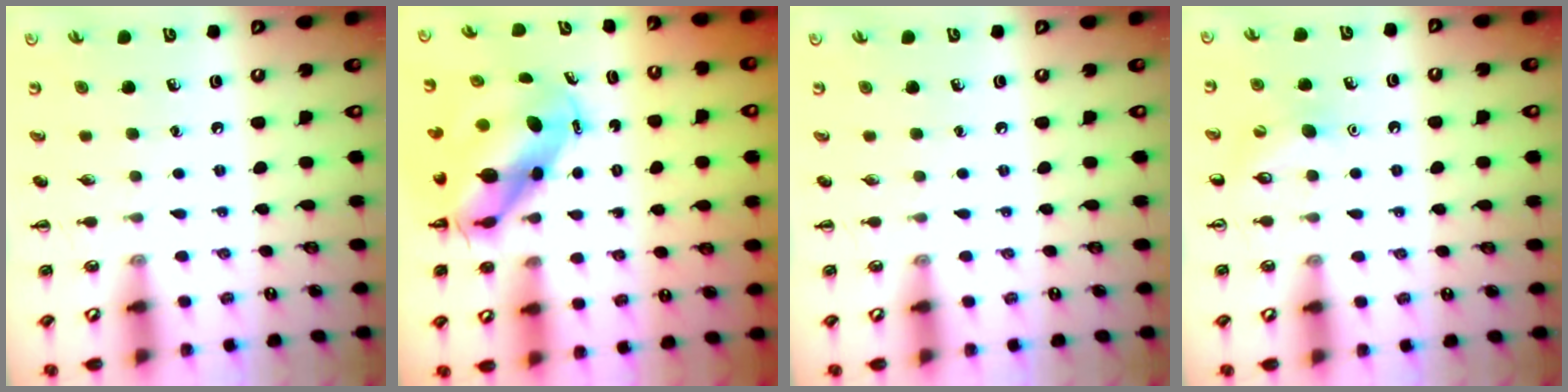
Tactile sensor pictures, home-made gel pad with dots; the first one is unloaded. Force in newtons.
{"total": 8.7, "press": 8.3, "slide": 2.5}
{"total": 0.0}
{"total": 6.0, "press": 5.8, "slide": 1.5}